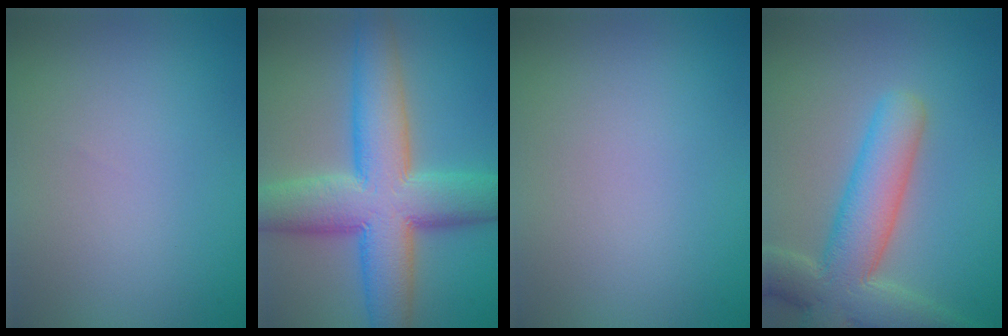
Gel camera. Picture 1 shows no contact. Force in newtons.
{"total": 11.3, "press": 11.3, "slide": 0.6}
{"total": 0.0}
{"total": 8.2, "press": 8.1, "slide": 0.8}